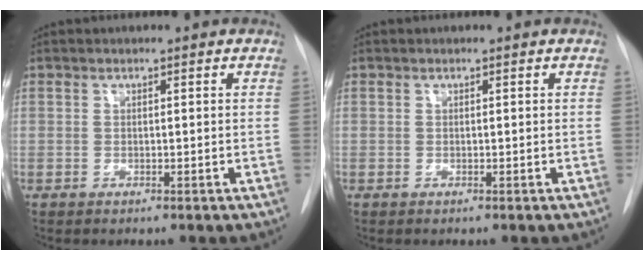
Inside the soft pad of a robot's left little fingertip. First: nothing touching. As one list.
[{"total": 0.0}]